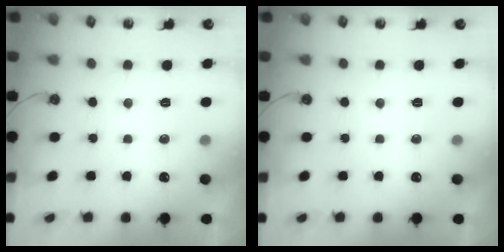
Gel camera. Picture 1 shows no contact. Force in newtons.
{"total": 0.0}